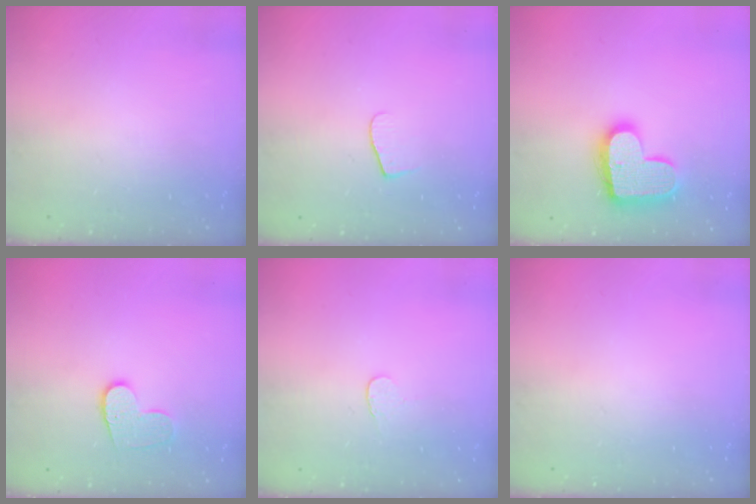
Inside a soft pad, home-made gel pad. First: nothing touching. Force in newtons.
{"total": 6.6, "press": 6.6, "slide": 0.5}
{"total": 16.6, "press": 16.5, "slide": 0.9}
{"total": 9.2, "press": 9.2, "slide": 0.3}
{"total": 3.4, "press": 3.4, "slide": 0.3}
{"total": 0.0}